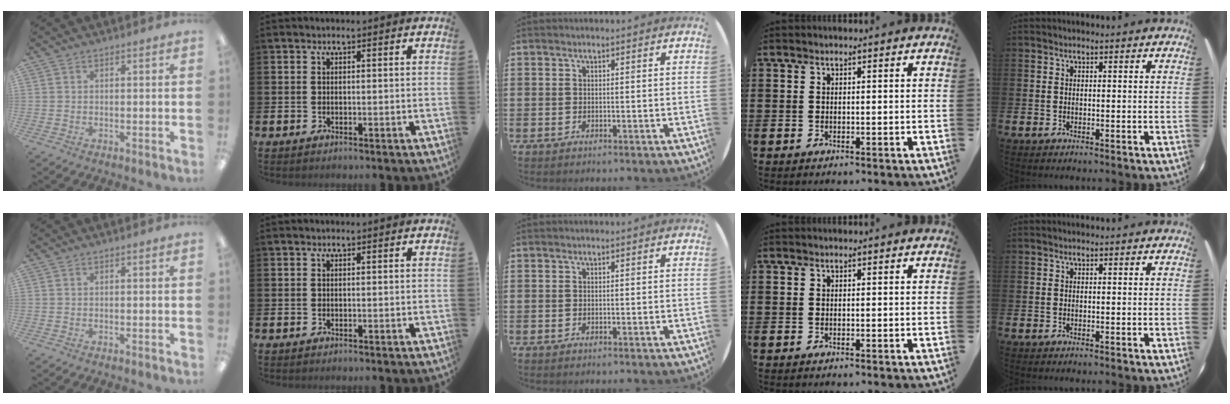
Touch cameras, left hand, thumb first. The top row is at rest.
{}